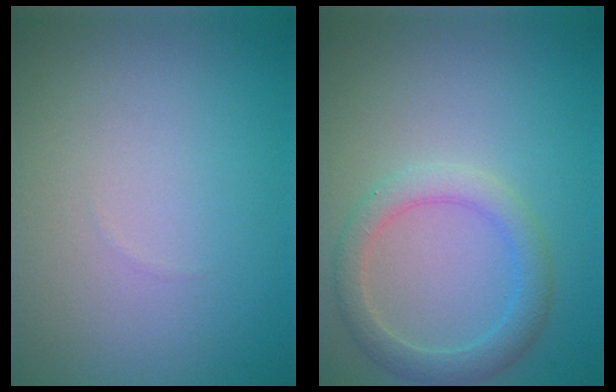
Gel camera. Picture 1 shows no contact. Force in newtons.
{"total": 3.0, "press": 3.0, "slide": 0.1}